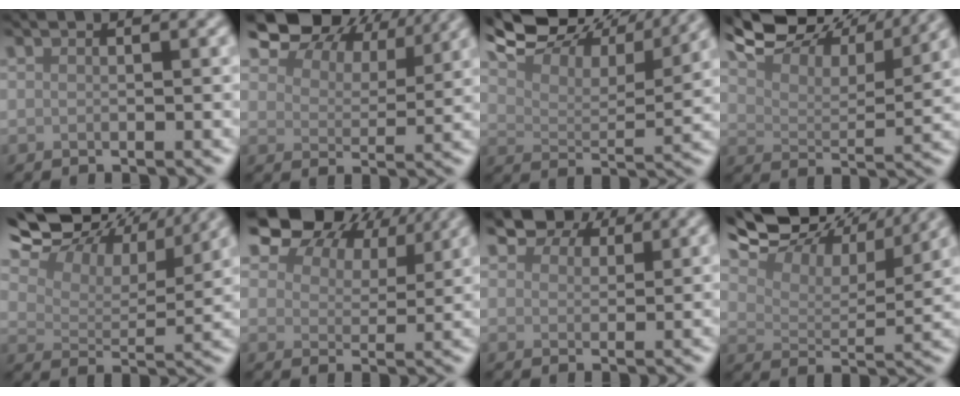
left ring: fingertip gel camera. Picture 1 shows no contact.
{"total": 9.3, "force": [7.3, 4.1, 4.1], "torque": [-0.084, 0.008, 0.110]}
{"total": 10.9, "force": [9.6, 2.6, 4.4], "torque": [-0.092, 0.011, 0.136]}
{"total": 9.5, "force": [8.5, 2.2, 3.6], "torque": [-0.080, 0.011, 0.125]}
{"total": 13.8, "force": [10.7, 5.5, 6.7], "torque": [-0.136, 0.026, 0.141]}
{"total": 11.4, "force": [8.4, 5.6, 5.3], "torque": [-0.117, 0.008, 0.136]}
{"total": 4.4, "force": [3.8, 1.8, 1.2], "torque": [-0.029, 0.005, 0.060]}
{"total": 12.8, "force": [10.5, 4.2, 6.1], "torque": [-0.126, 0.020, 0.140]}